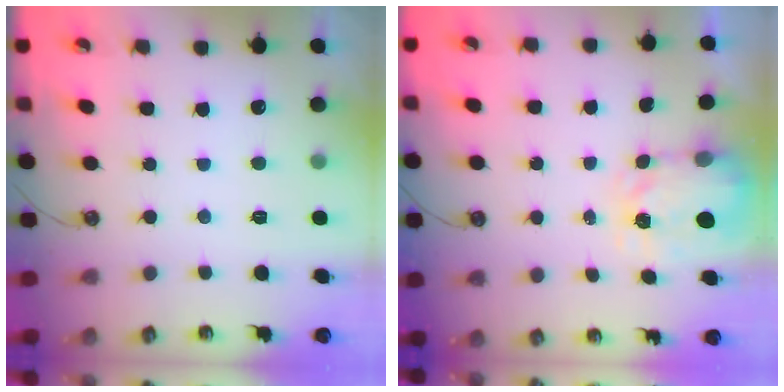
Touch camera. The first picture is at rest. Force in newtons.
{"total": 3.7, "press": 3.7, "slide": 0.5}